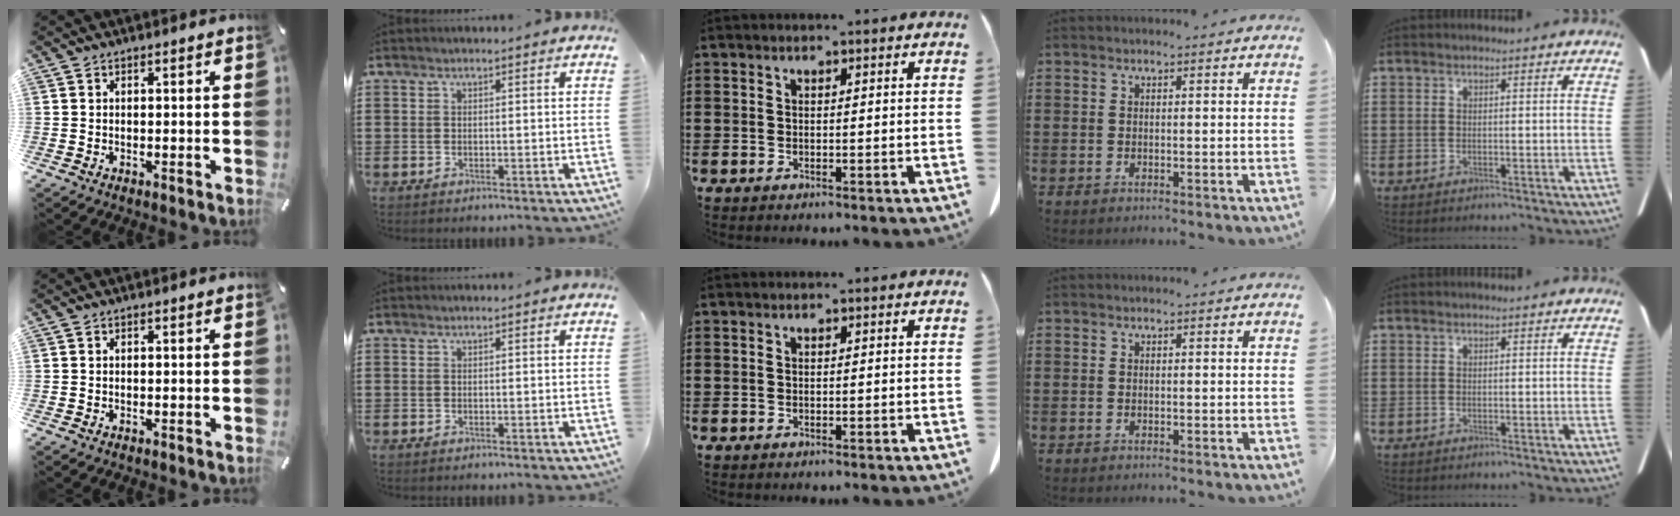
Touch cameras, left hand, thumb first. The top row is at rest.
{}